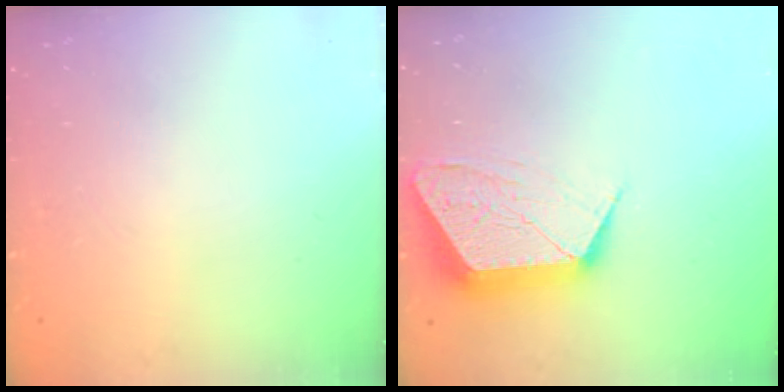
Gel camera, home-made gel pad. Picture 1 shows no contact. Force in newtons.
{"total": 12.3, "press": 12.2, "slide": 0.7}